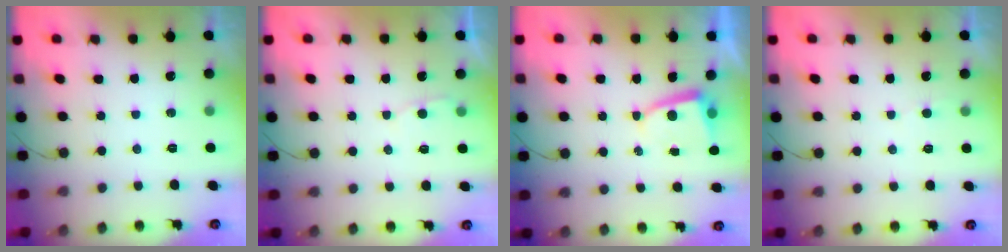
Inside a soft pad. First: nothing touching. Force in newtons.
{"total": 2.3, "press": 2.3, "slide": 0.3}
{"total": 3.6, "press": 3.6, "slide": 0.4}
{"total": 1.6, "press": 1.6, "slide": 0.2}